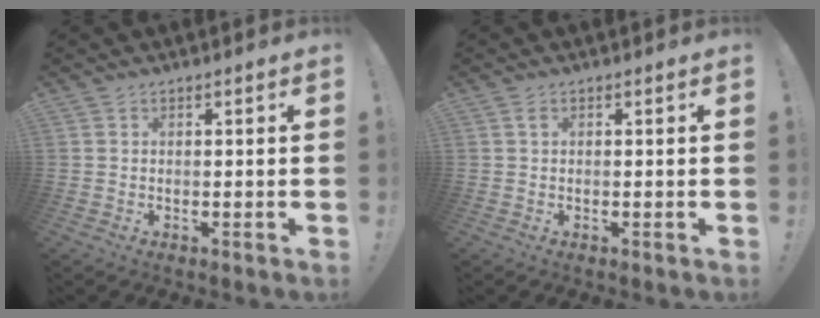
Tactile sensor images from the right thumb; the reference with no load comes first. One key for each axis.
{"total": 1.0, "fx": 0.5, "fy": 0.4, "fz": 0.8, "tx": -0.011, "ty": 0.001, "tz": 0.007}